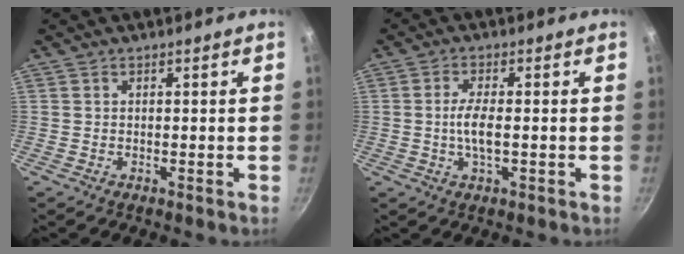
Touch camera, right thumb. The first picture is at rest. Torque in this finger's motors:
{"motor_torque": [-0.32, 0.36, 0.78, 0.36, 0.09]}